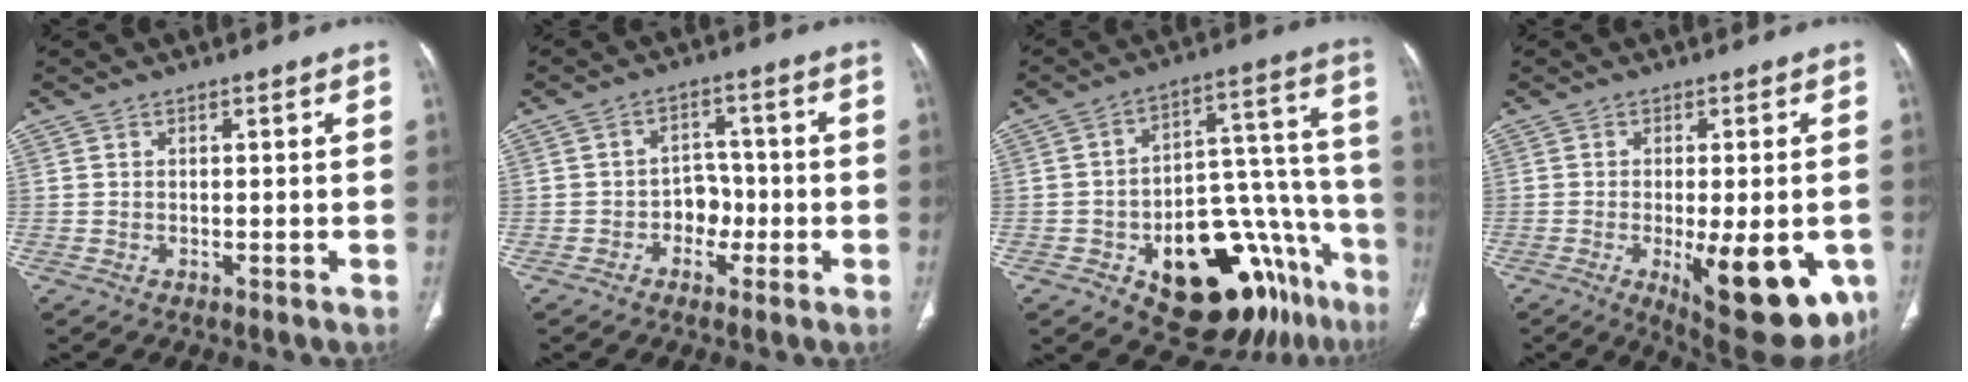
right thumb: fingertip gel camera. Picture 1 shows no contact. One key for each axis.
{"total": 4.8, "fx": -1.6, "fy": 3.9, "fz": 2.3, "tx": 0.000, "ty": 0.021, "tz": -0.033}
{"total": 25.3, "fx": -12.8, "fy": 12.4, "fz": 17.9, "tx": -0.154, "ty": 0.100, "tz": -0.170}
{"total": 17.6, "fx": -5.7, "fy": 6.6, "fz": 15.3, "tx": -0.154, "ty": -0.016, "tz": -0.059}